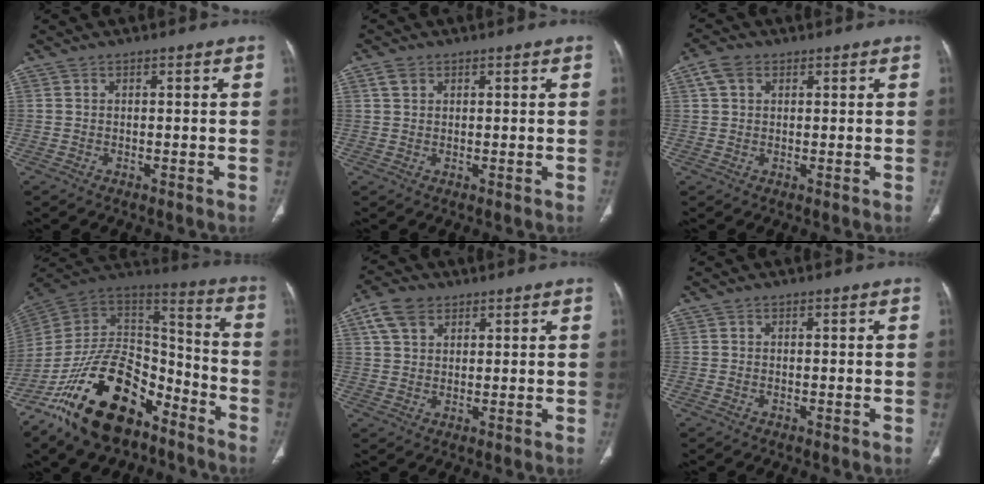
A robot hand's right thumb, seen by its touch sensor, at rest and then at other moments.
{"total": 2.4, "force": [1.2, 1.7, 1.2], "torque": [-0.021, 0.001, 0.025]}
{"total": 3.9, "force": [1.6, 2.7, 2.2], "torque": [-0.041, 0.009, 0.034]}
{"total": 25.8, "force": [-14.7, 13.9, 16.0], "torque": [-0.295, 0.073, -0.255]}
{"total": 6.6, "force": [3.4, 4.4, 3.5], "torque": [-0.055, 0.000, 0.067]}
{"total": 0.0}